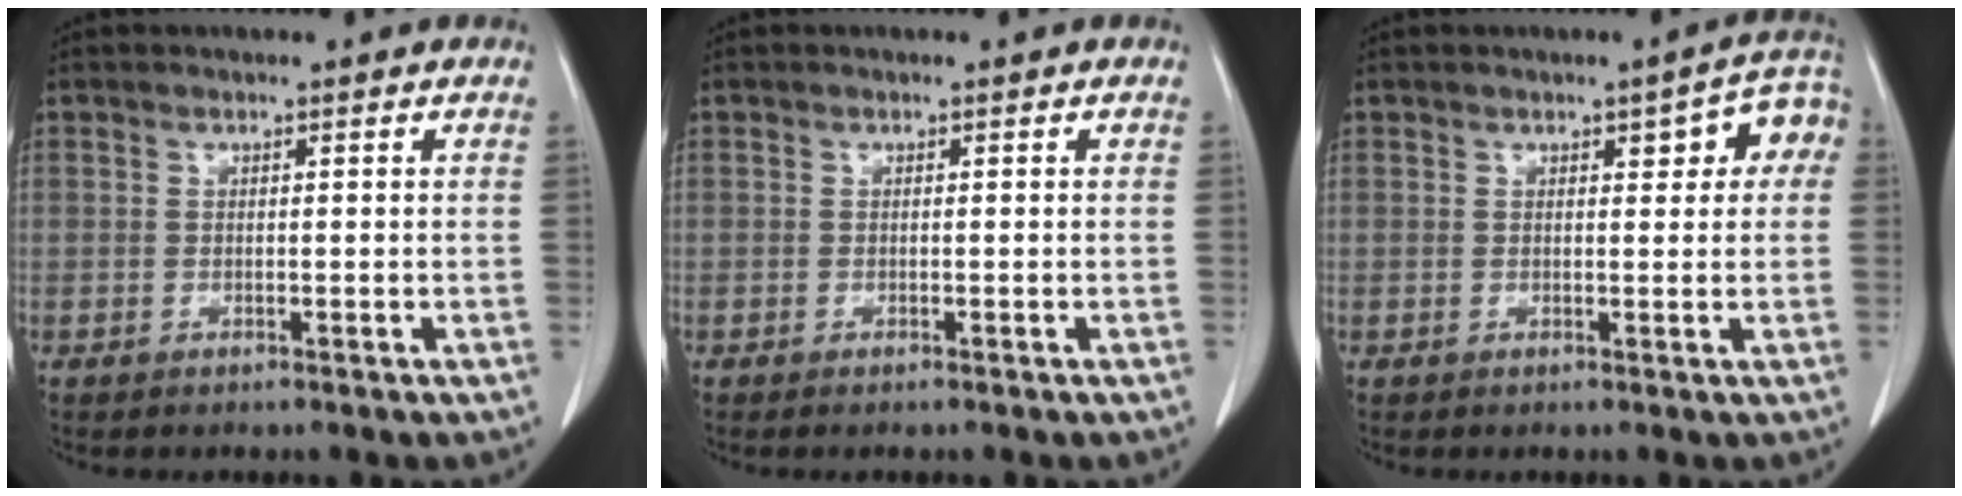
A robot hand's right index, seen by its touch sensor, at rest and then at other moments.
{"total": 0.0}
{"total": 5.6, "force": [1.8, 1.9, 5.0], "torque": [-0.049, 0.022, 0.014]}